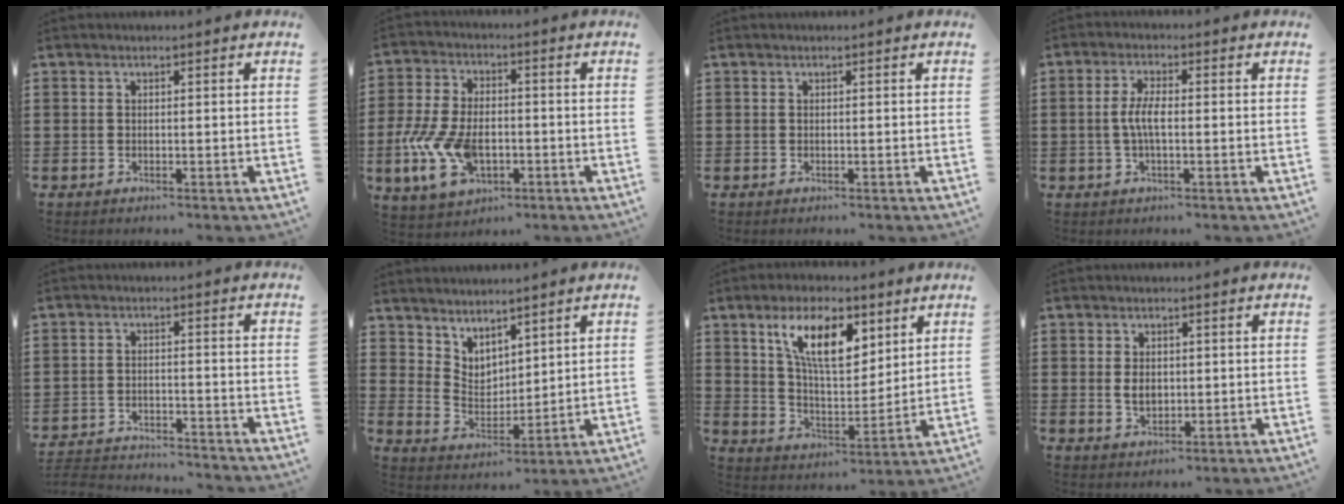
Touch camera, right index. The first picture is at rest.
{"total": 10.4, "force": [-2.9, 6.1, 8.0], "torque": [-0.196, -0.004, -0.054]}
{"total": 0.0}
{"total": 4.1, "force": [-0.6, 1.2, 3.9], "torque": [-0.092, -0.005, -0.020]}
{"total": 3.7, "force": [-3.7, 0.1, 0.2], "torque": [-0.017, -0.004, -0.081]}
{"total": 4.3, "force": [3.9, 1.8, -0.3], "torque": [-0.014, -0.018, 0.075]}
{"total": 11.2, "force": [5.9, 4.7, 8.3], "torque": [-0.165, 0.003, 0.103]}
{"total": 3.0, "force": [0.0, 2.0, 2.3], "torque": [-0.040, 0.002, -0.002]}